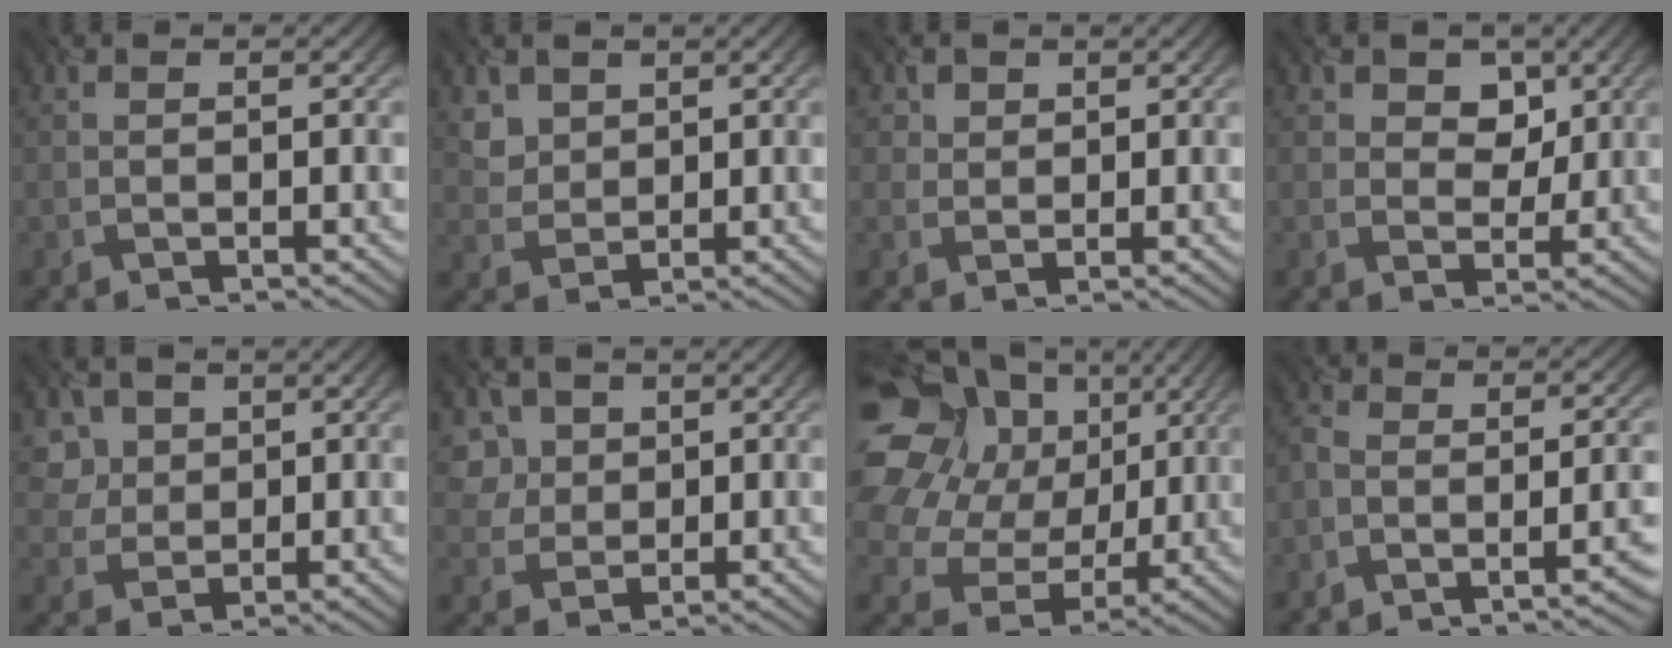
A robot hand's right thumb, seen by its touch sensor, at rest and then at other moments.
{"total": 3.0, "force": [2.1, 2.2, -0.3], "torque": [-0.015, -0.007, 0.050]}
{"total": 3.0, "force": [2.0, 2.2, -0.1], "torque": [-0.013, 0.005, 0.033]}
{"total": 3.8, "force": [1.9, 3.0, 1.3], "torque": [-0.021, -0.002, 0.027]}
{"total": 4.5, "force": [2.5, 3.7, 0.3], "torque": [-0.049, -0.007, 0.055]}
{"total": 5.3, "force": [2.7, 4.5, 0.7], "torque": [-0.057, 0.002, 0.051]}
{"total": 19.7, "force": [7.3, 16.2, 8.5], "torque": [-0.275, 0.051, 0.148]}
{"total": 6.7, "force": [-4.9, 1.9, 4.2], "torque": [-0.048, 0.000, -0.068]}